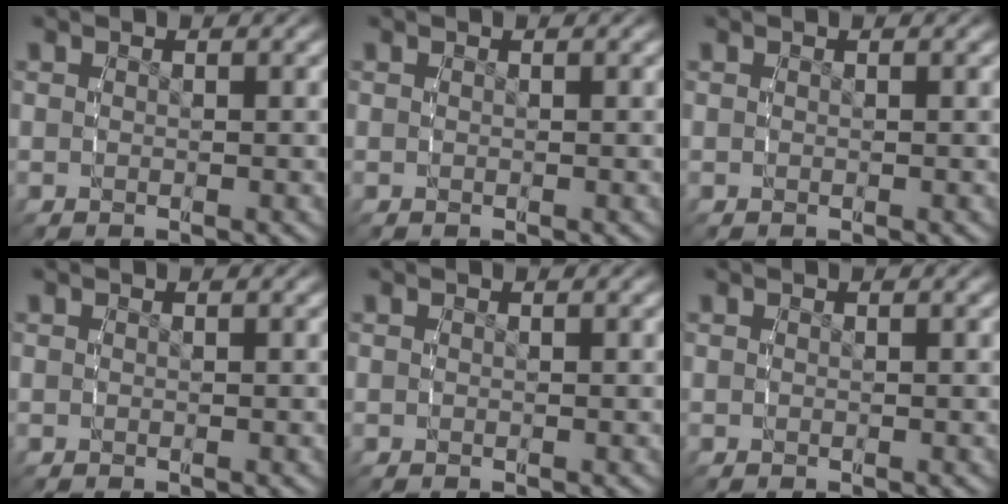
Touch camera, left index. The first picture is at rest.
{"total": 0.0}
{"total": 0.0}
{"total": 0.0}
{"total": 0.0}
{"total": 0.0}